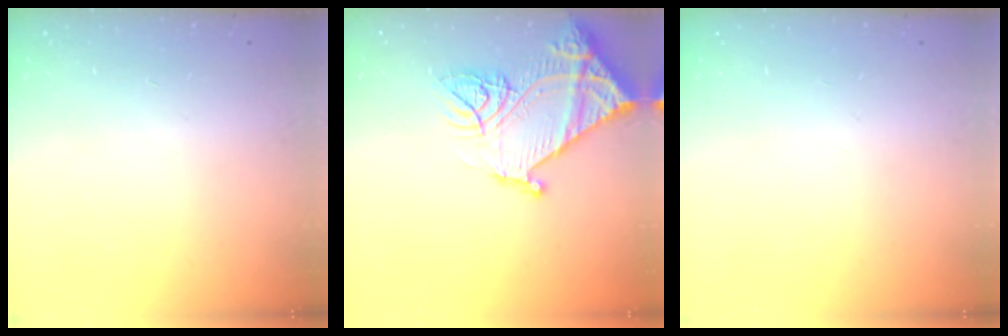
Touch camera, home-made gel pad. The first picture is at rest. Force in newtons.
{"total": 19.9, "press": 19.8, "slide": 2.1}
{"total": 0.0}